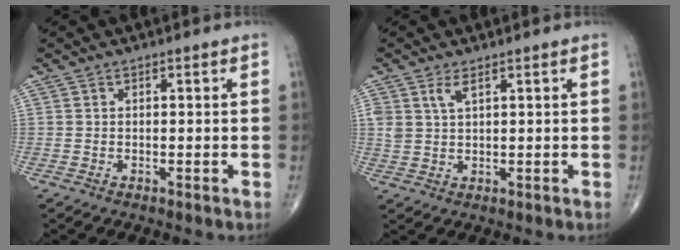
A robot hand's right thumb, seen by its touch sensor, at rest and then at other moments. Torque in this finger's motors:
{"motor_torque": [-0.10, 0.19, 0.16, 0.21, 0.02]}